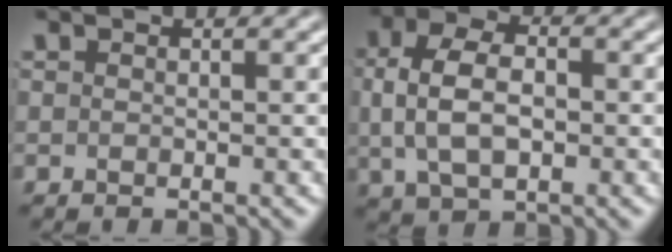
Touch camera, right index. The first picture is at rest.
{"total": 6.3, "force": [0.2, 4.2, 4.7], "torque": [-0.097, -0.004, 0.010]}